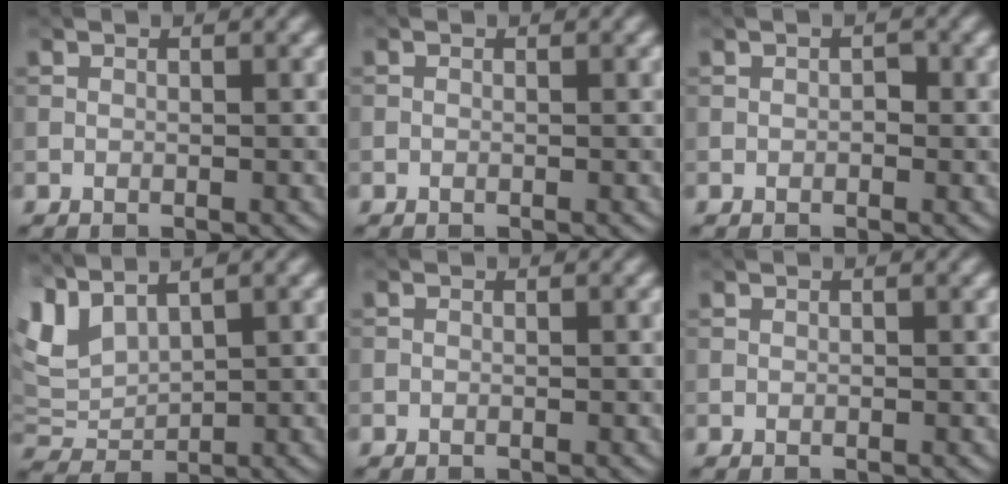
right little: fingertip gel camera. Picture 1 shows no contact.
{"total": 0.0}
{"total": 1.1, "force": [0.1, 0.7, 0.8], "torque": [-0.010, 0.002, 0.000]}
{"total": 4.9, "force": [3.2, 2.3, 2.9], "torque": [-0.073, 0.011, 0.063]}
{"total": 0.0}
{"total": 0.0}